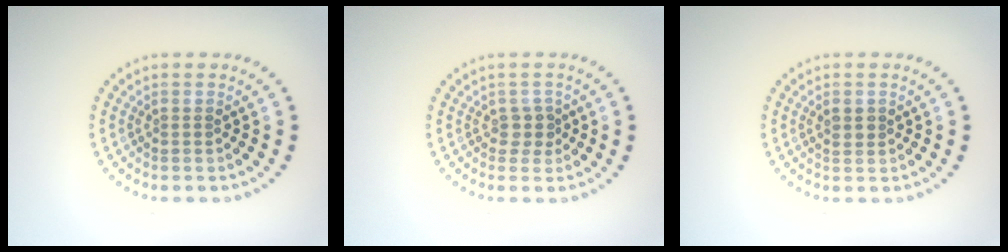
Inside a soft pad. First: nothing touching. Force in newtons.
{"total": 1.4, "press": 1.2, "slide": 0.9}
{"total": 1.2, "press": 1.2, "slide": 0.2}